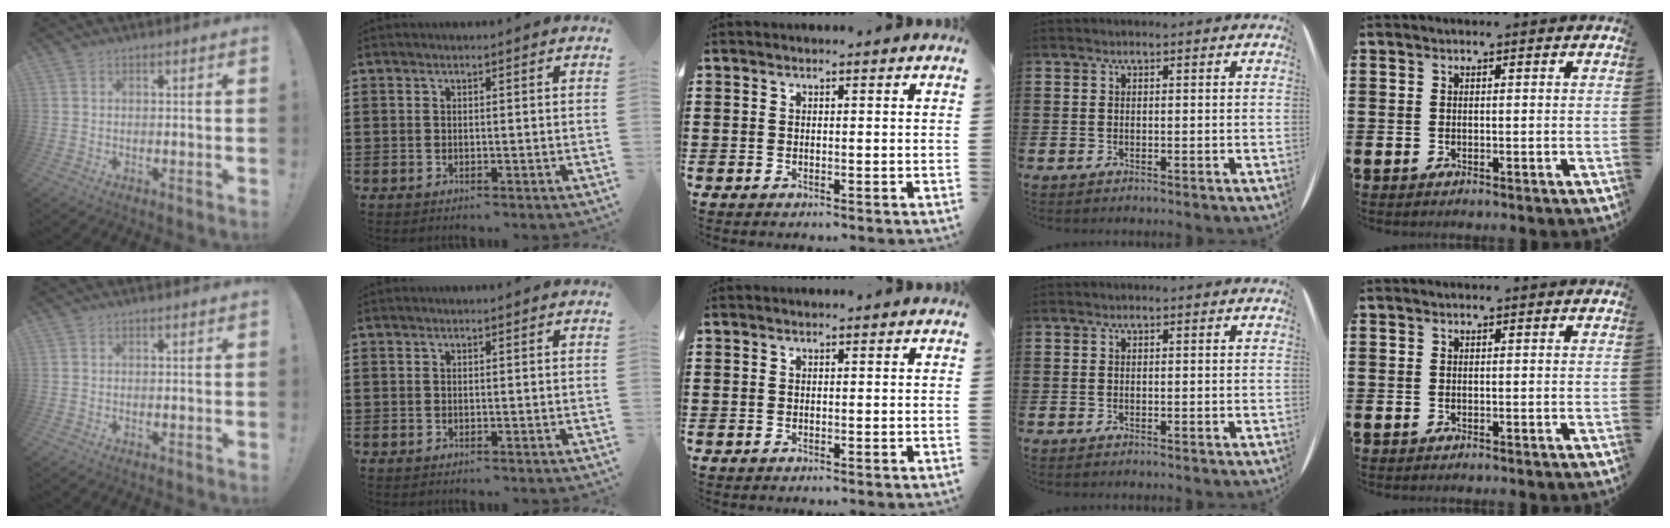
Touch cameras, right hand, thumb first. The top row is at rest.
{}